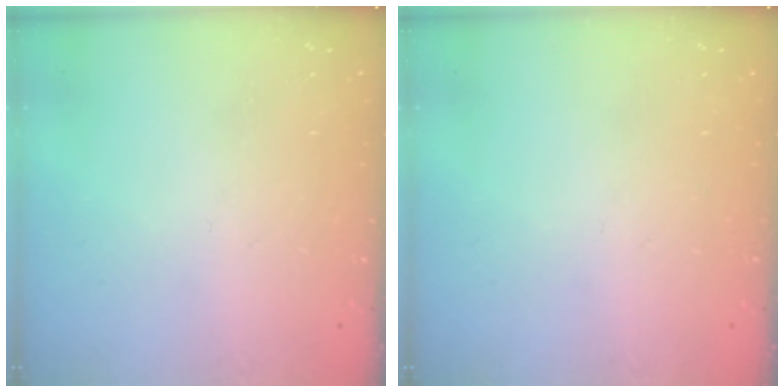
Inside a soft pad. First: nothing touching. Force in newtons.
{"total": 0.0}